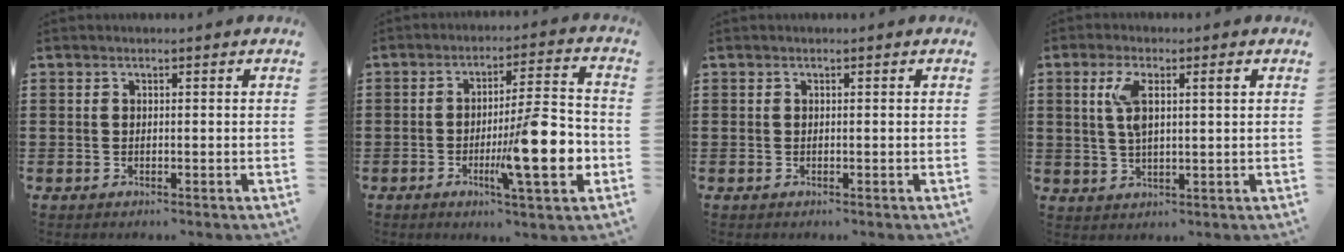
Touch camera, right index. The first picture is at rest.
{"total": 13.0, "force": [-3.8, 2.4, 12.2], "torque": [-0.184, -0.001, -0.066]}
{"total": 0.0}
{"total": 5.3, "force": [1.5, 1.5, 4.8], "torque": [-0.099, 0.007, 0.023]}